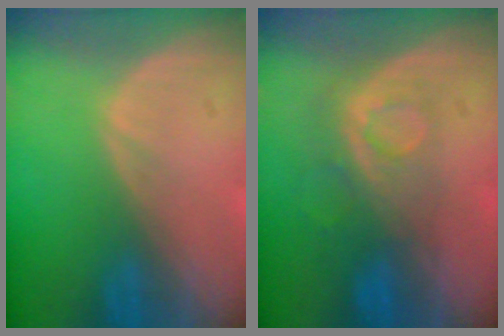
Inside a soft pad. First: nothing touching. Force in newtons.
{"total": 8.4, "press": 7.1, "slide": 4.5}